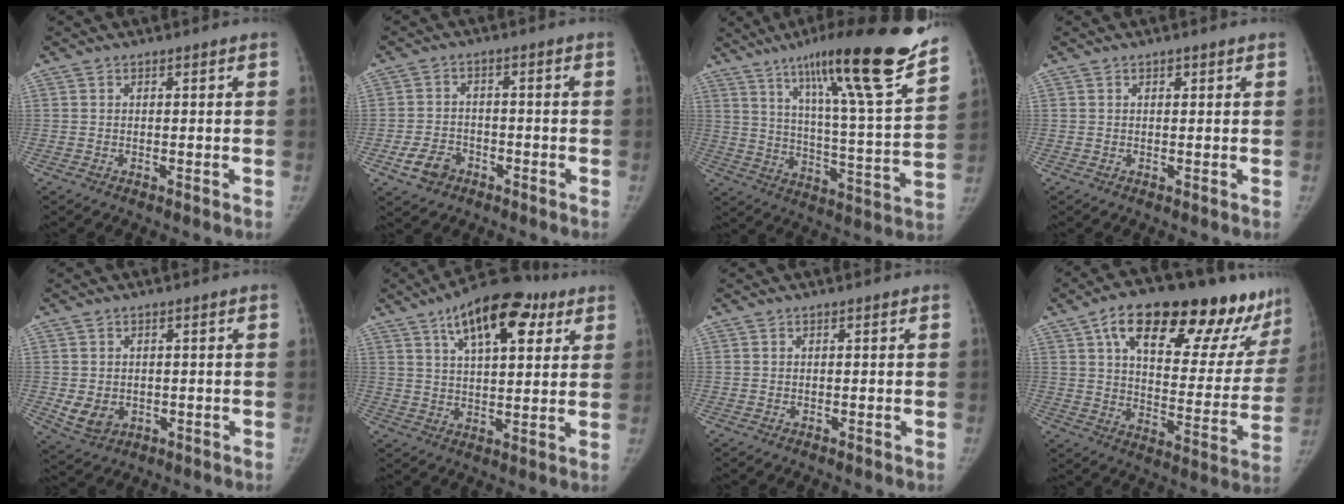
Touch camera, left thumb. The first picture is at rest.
{"total": 5.4, "force": [-2.9, 4.0, 2.3], "torque": [-0.035, 0.019, -0.047]}
{"total": 25.8, "force": [18.2, 2.0, 18.2], "torque": [-0.262, -0.079, 0.280]}
{"total": 0.8, "force": [0.5, 0.4, 0.5], "torque": [-0.003, -0.002, 0.007]}
{"total": 5.0, "force": [-0.6, 4.1, 2.8], "torque": [-0.040, -0.006, 0.005]}
{"total": 16.7, "force": [8.5, 7.2, 12.4], "torque": [-0.161, -0.011, 0.131]}
{"total": 0.0}
{"total": 29.1, "force": [17.7, 11.1, 20.2], "torque": [-0.251, -0.038, 0.261]}